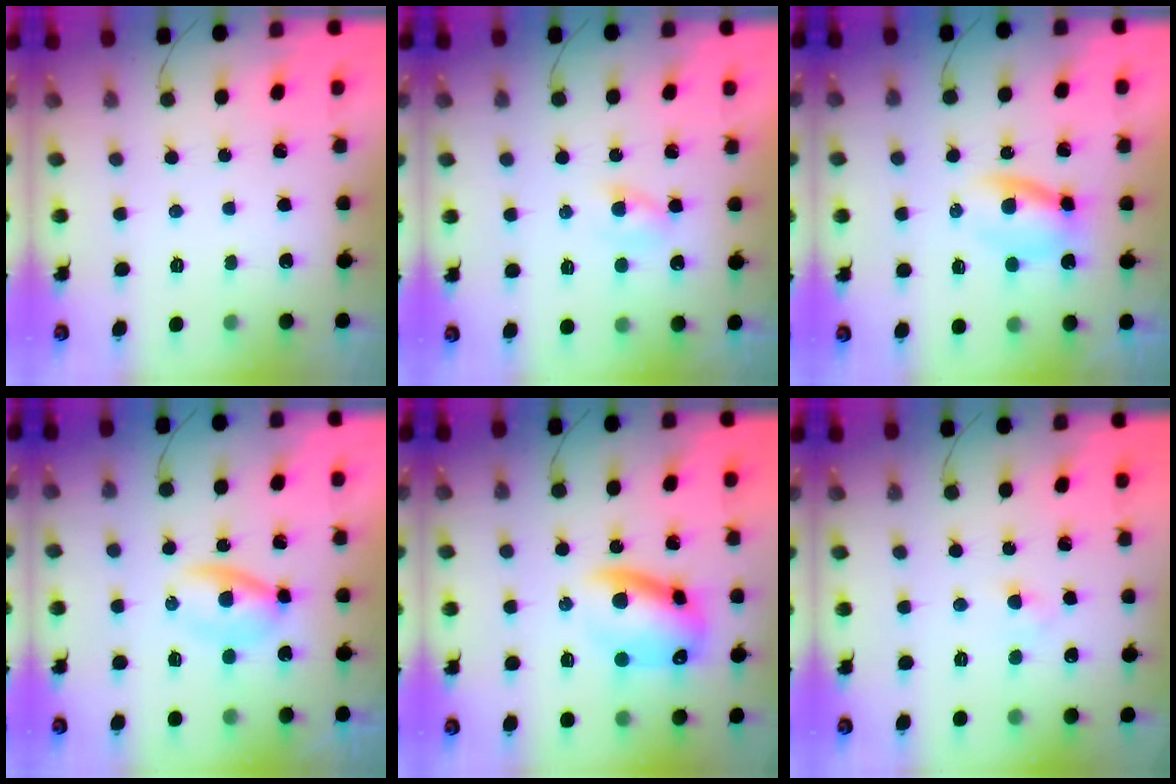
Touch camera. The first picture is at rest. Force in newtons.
{"total": 1.7, "press": 1.5, "slide": 0.8}
{"total": 3.9, "press": 3.7, "slide": 1.3}
{"total": 3.3, "press": 3.2, "slide": 1.1}
{"total": 12.6, "press": 12.4, "slide": 2.5}
{"total": 2.8, "press": 2.6, "slide": 1.0}